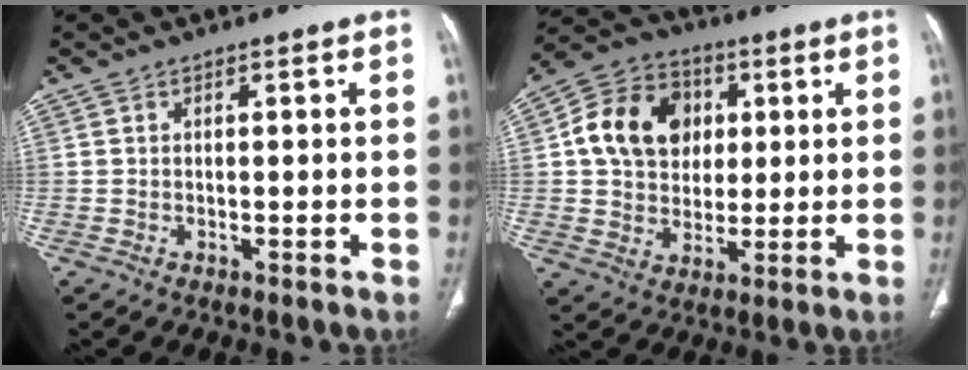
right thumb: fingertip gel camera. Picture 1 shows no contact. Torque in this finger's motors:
{"motor_torque": [-0.92, 1.11, 0.43, 0.10, 0.15]}